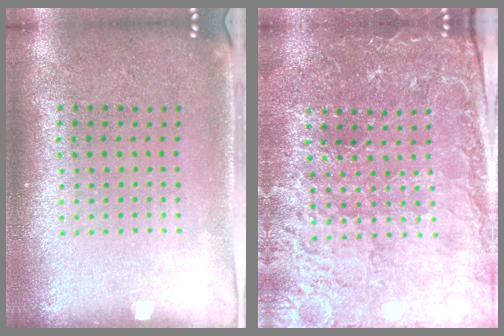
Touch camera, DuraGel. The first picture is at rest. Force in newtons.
{"total": 4.1, "press": 4.0, "slide": 1.0}